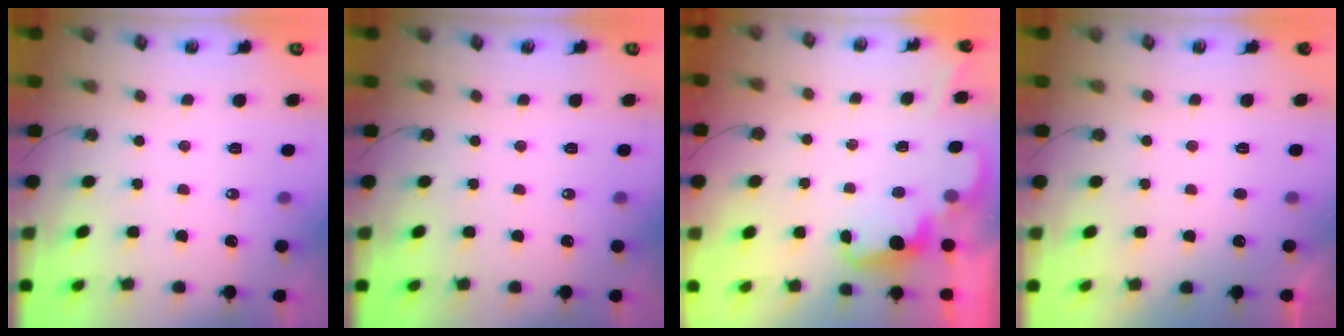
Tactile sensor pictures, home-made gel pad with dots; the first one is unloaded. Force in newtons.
{"total": 0.0}
{"total": 2.3, "press": 2.3, "slide": 0.5}
{"total": 0.8, "press": 0.5, "slide": 0.6}